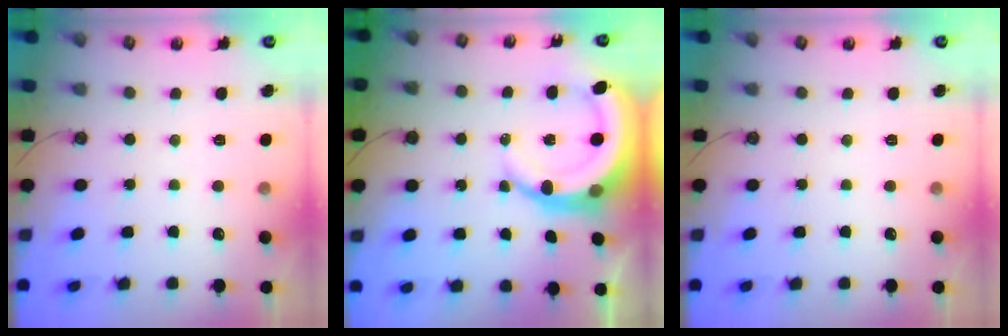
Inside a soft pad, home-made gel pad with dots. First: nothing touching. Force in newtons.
{"total": 11.8, "press": 11.6, "slide": 1.6}
{"total": 0.0}